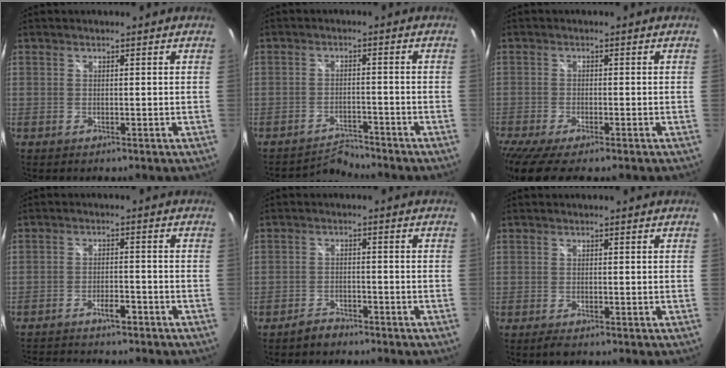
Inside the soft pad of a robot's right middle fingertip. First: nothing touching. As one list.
[{"total": 3.7, "force": [-3.2, -1.1, -1.4], "torque": [0.012, 0.011, -0.058]}, {"total": 8.4, "force": [-6.4, 0.9, 5.4], "torque": [-0.124, -0.047, -0.116]}, {"total": 7.4, "force": [-6.6, 1.2, 3.1], "torque": [-0.071, -0.003, -0.100]}, {"total": 1.9, "force": [-1.8, 0.4, 0.2], "torque": [-0.008, 0.004, -0.032]}, {"total": 1.5, "force": [-1.1, 0.3, 1.1], "torque": [-0.021, -0.007, -0.019]}]